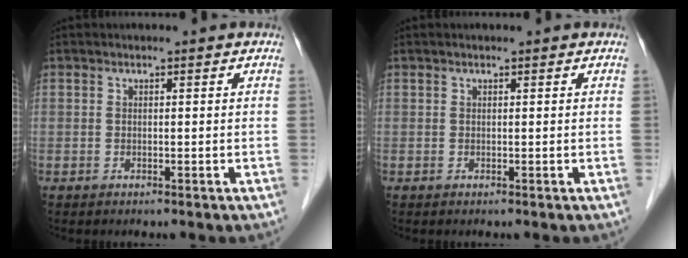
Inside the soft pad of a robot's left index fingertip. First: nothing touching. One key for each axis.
{"total": 0.0}